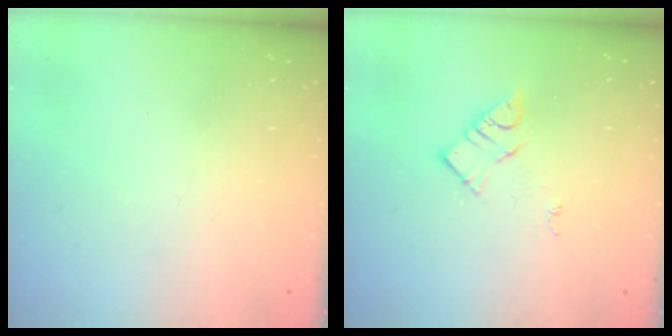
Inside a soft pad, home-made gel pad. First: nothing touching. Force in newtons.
{"total": 7.4, "press": 7.4, "slide": 0.2}